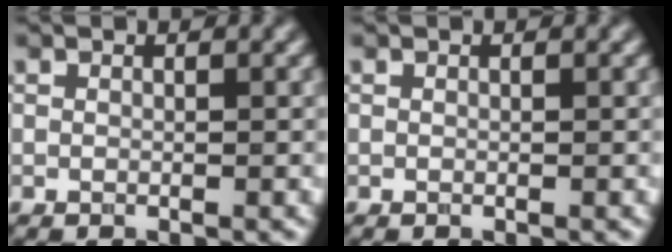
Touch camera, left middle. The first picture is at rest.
{"total": 0.0}